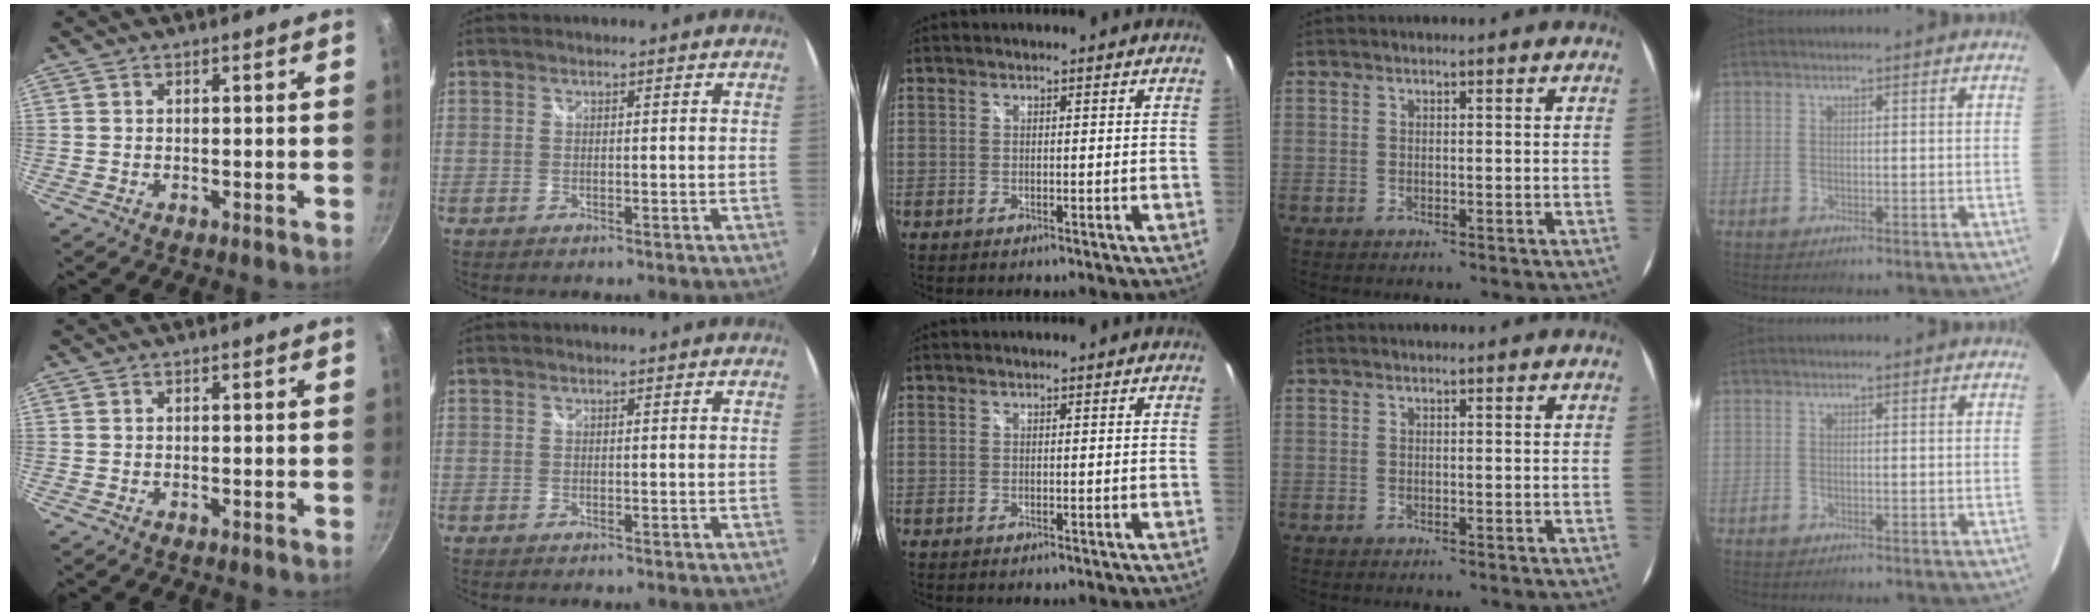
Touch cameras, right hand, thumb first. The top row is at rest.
{}